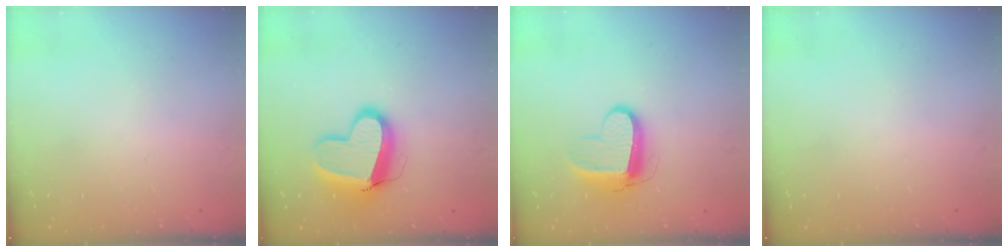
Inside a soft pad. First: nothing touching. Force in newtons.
{"total": 13.1, "press": 13.0, "slide": 1.3}
{"total": 9.6, "press": 9.6, "slide": 0.9}
{"total": 0.0}